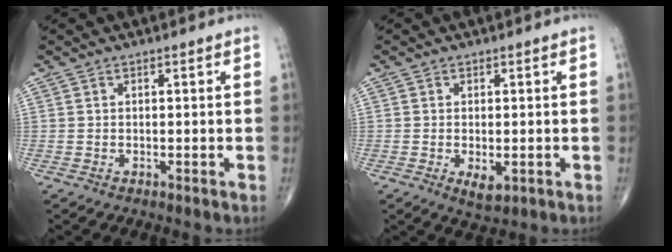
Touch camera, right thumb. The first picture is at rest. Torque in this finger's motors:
{"motor_torque": [-0.16, 0.16, 0.36, 0.36, -0.01]}